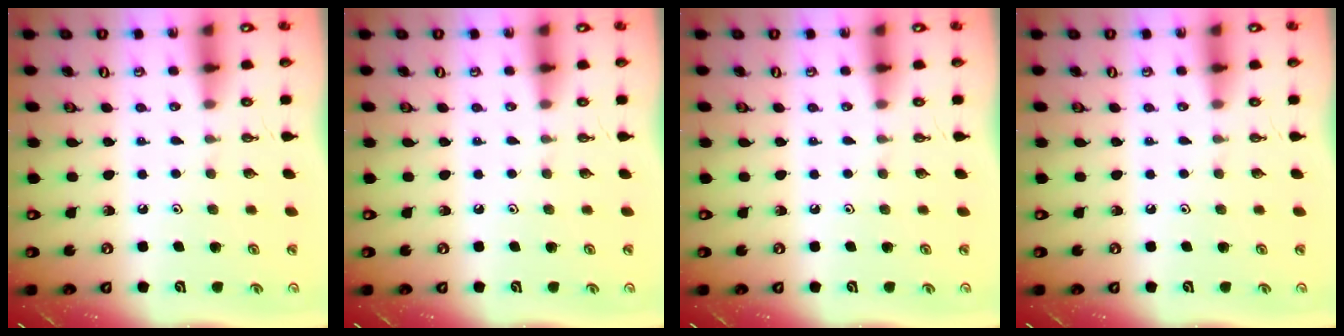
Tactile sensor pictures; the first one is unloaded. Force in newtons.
{"total": 0.0}
{"total": 0.0}
{"total": 0.0}